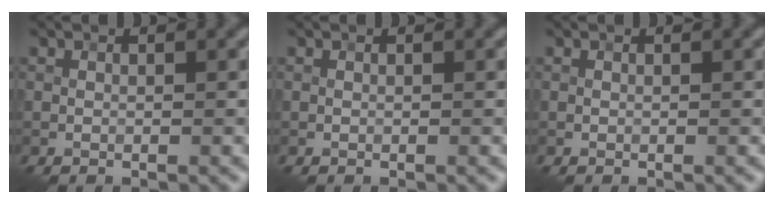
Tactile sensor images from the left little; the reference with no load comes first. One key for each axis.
{"total": 0.0}
{"total": 0.0}